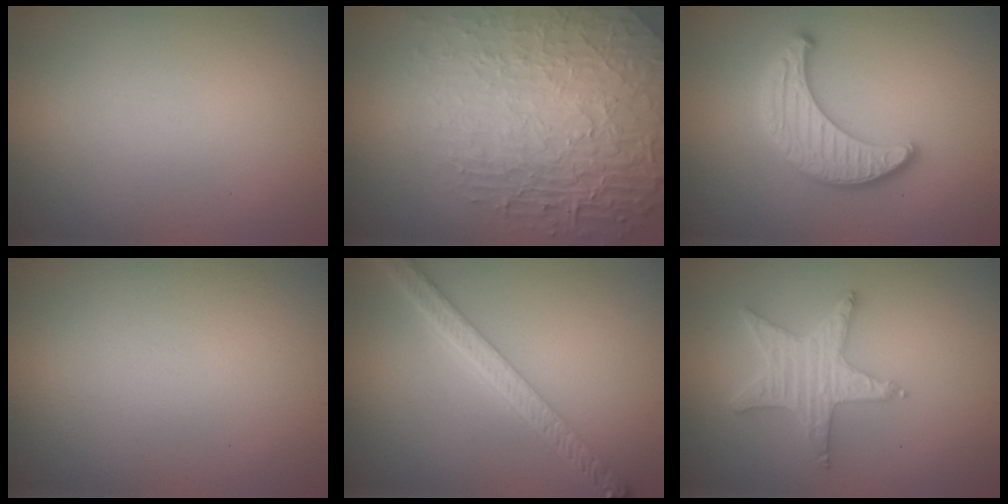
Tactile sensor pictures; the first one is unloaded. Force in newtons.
{"total": 8.6, "press": 5.8, "slide": 6.3}
{"total": 3.3, "press": 3.3, "slide": 0.3}
{"total": 0.0}
{"total": 4.8, "press": 3.8, "slide": 3.0}
{"total": 4.1, "press": 3.7, "slide": 1.9}